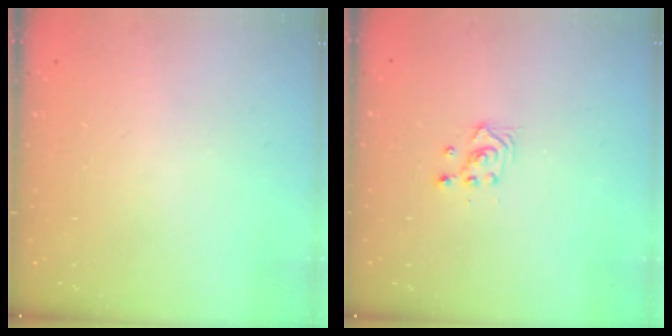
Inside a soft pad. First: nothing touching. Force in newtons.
{"total": 2.3, "press": 2.3, "slide": 0.3}